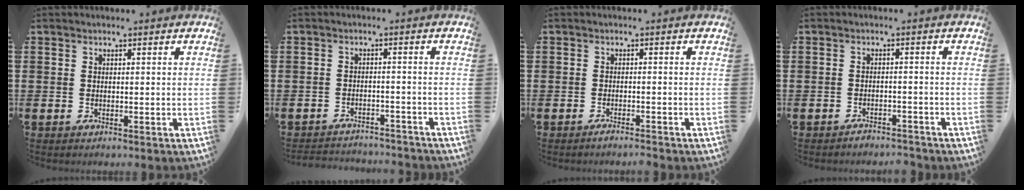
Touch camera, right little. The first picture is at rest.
{"total": 2.3, "force": [-2.3, 0.1, -0.2], "torque": [-0.005, 0.002, -0.050]}
{"total": 1.1, "force": [-1.0, 0.0, 0.5], "torque": [-0.009, -0.003, -0.020]}
{"total": 1.7, "force": [-1.7, 0.1, -0.1], "torque": [-0.004, 0.003, -0.036]}